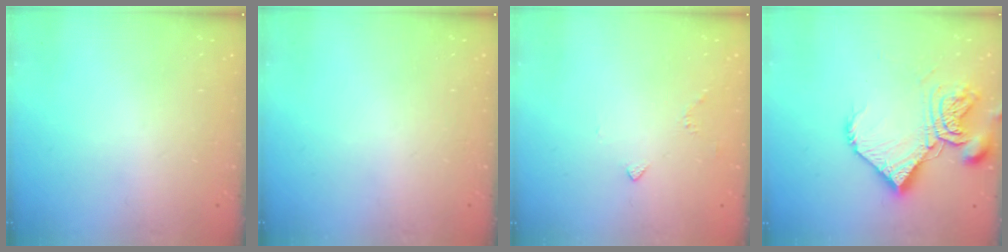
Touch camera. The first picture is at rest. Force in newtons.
{"total": 0.0}
{"total": 2.4, "press": 2.4, "slide": 0.6}
{"total": 14.2, "press": 14.1, "slide": 1.9}